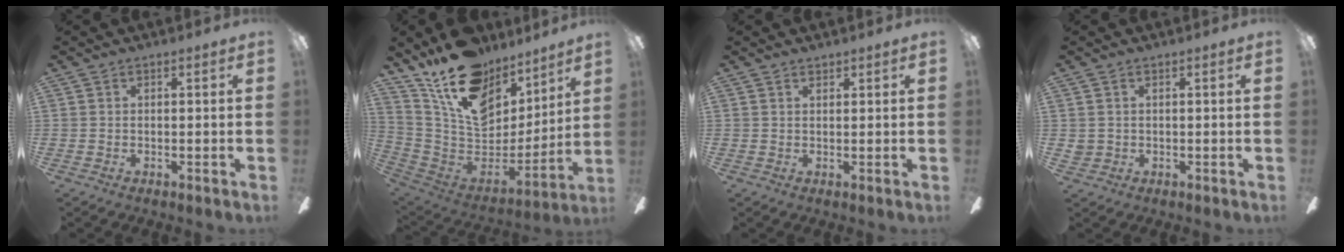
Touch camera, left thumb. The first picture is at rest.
{"total": 19.5, "force": [12.7, 11.1, 9.7], "torque": [-0.176, -0.086, 0.233]}
{"total": 1.0, "force": [0.9, 0.4, 0.2], "torque": [-0.004, 0.000, 0.017]}
{"total": 1.5, "force": [0.4, 1.4, 0.4], "torque": [-0.011, 0.003, 0.007]}